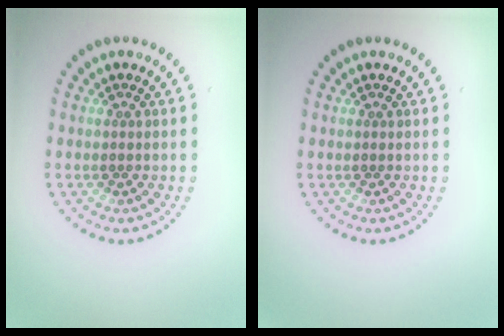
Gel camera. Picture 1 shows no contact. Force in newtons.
{"total": 0.0}